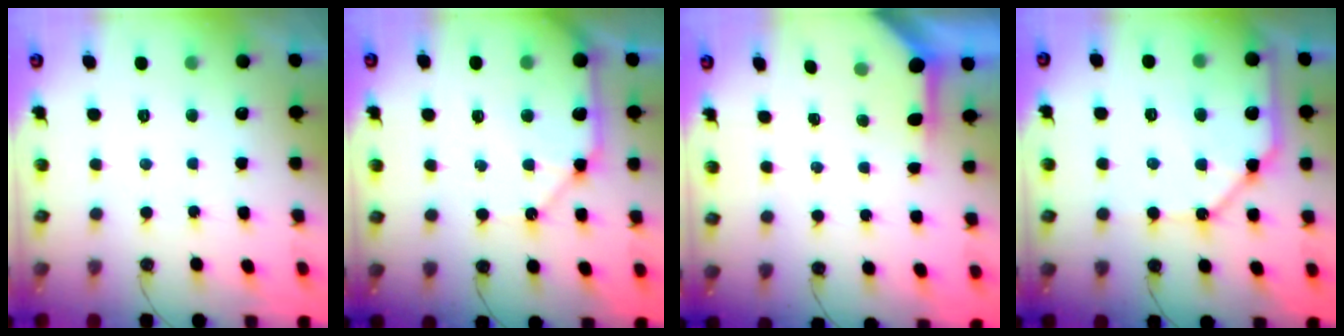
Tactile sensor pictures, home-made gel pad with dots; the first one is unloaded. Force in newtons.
{"total": 12.4, "press": 12.3, "slide": 1.6}
{"total": 4.0, "press": 4.0, "slide": 0.5}
{"total": 13.5, "press": 13.4, "slide": 1.9}